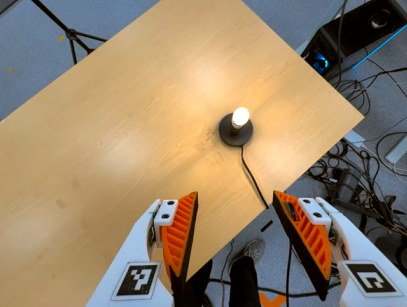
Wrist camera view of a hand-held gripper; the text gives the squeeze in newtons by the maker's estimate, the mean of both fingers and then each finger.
{"total": 0.0}